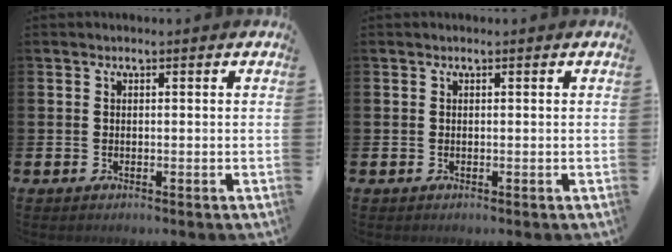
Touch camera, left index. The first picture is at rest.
{"total": 0.0}